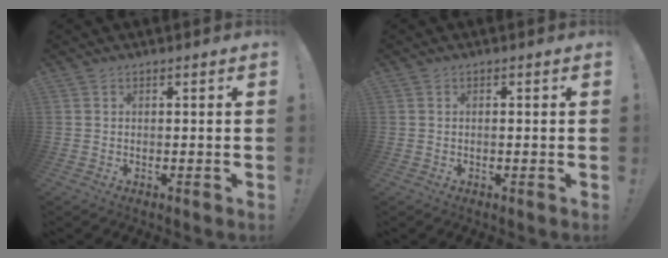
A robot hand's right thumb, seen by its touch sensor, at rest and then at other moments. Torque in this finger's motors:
{"motor_torque": [-0.23, -0.08, -0.20, 0.07, 0.05]}